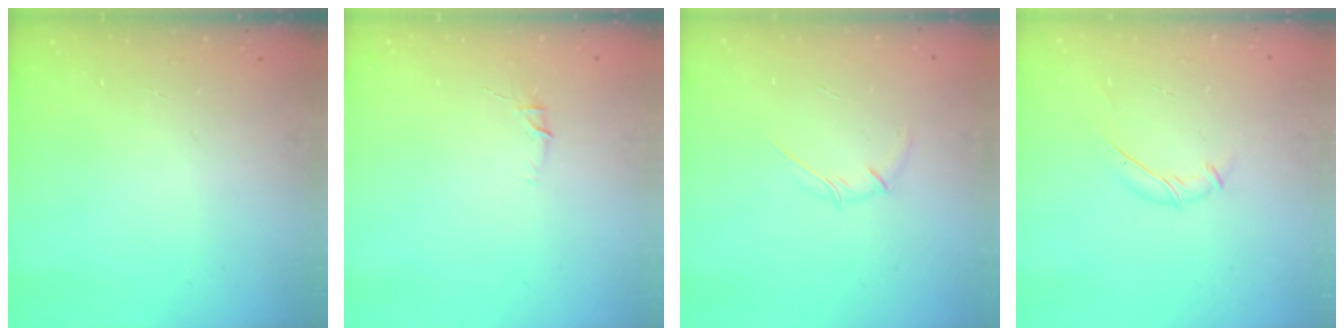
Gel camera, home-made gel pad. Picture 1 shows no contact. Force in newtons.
{"total": 4.5, "press": 4.4, "slide": 1.0}
{"total": 3.6, "press": 3.5, "slide": 0.9}
{"total": 6.6, "press": 6.5, "slide": 1.4}